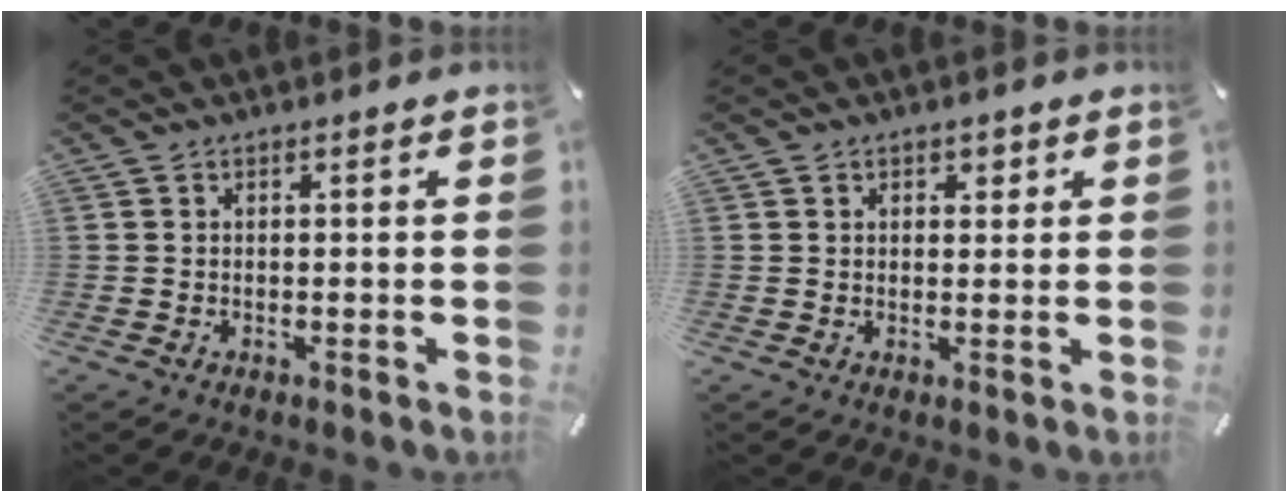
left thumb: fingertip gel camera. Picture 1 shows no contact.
{"total": 1.7, "force": [0.8, 1.3, 0.6], "torque": [0.002, -0.001, 0.009]}